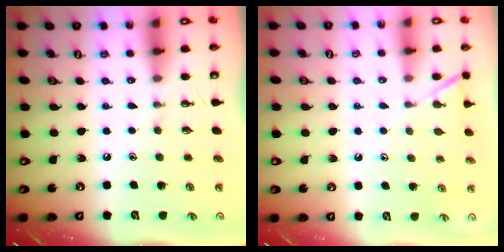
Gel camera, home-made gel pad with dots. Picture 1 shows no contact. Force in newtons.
{"total": 6.2, "press": 6.2, "slide": 0.7}